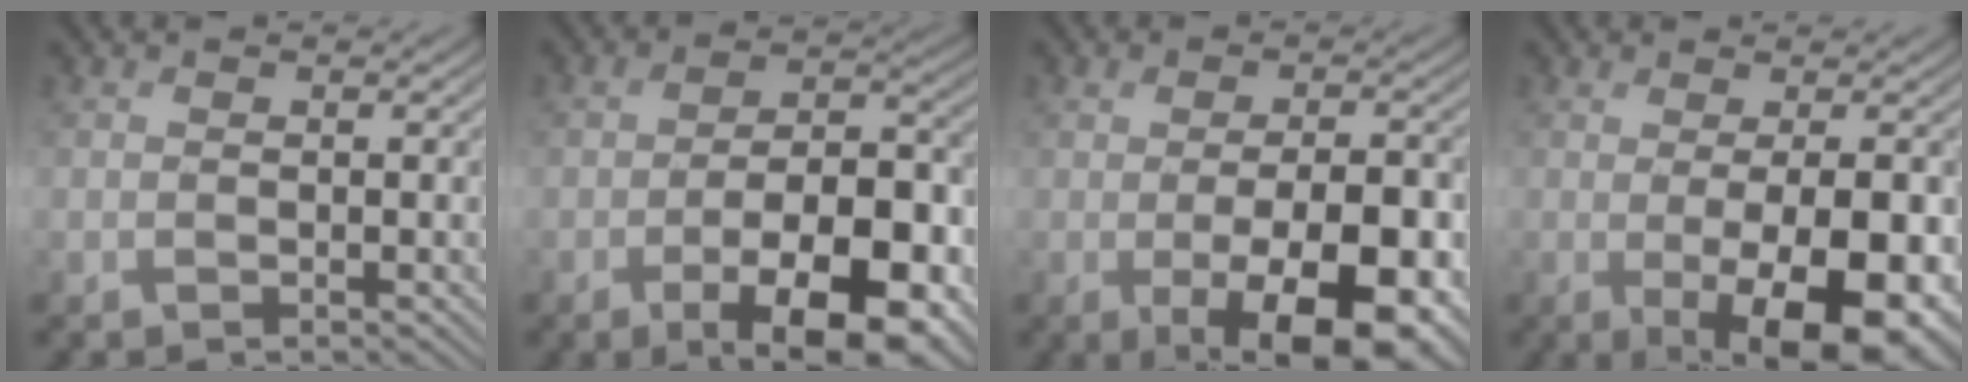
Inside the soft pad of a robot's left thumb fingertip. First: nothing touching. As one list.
[{"total": 12.5, "force": [-5.2, 5.7, 9.9], "torque": [-0.150, -0.010, -0.080]}, {"total": 11.7, "force": [-3.3, 5.3, 9.9], "torque": [-0.132, -0.018, -0.039]}, {"total": 10.3, "force": [-1.7, 3.4, 9.5], "torque": [-0.116, -0.009, -0.013]}]